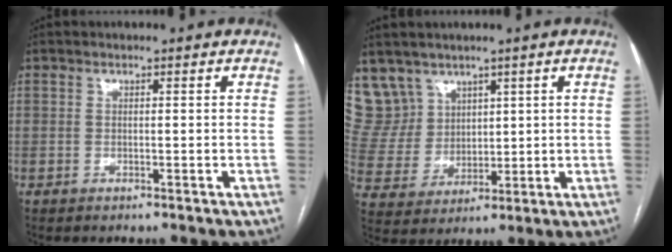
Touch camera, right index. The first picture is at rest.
{"total": 8.6, "force": [6.1, 6.1, 0.1], "torque": [-0.013, 0.024, 0.142]}